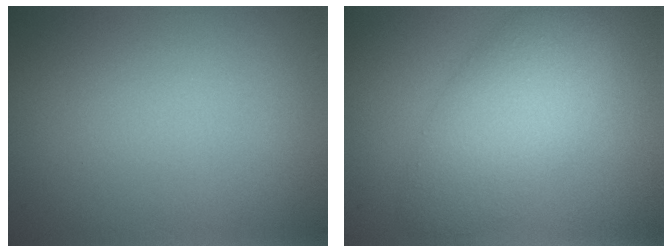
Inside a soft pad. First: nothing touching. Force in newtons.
{"total": 5.4, "press": 5.4, "slide": 0.3}